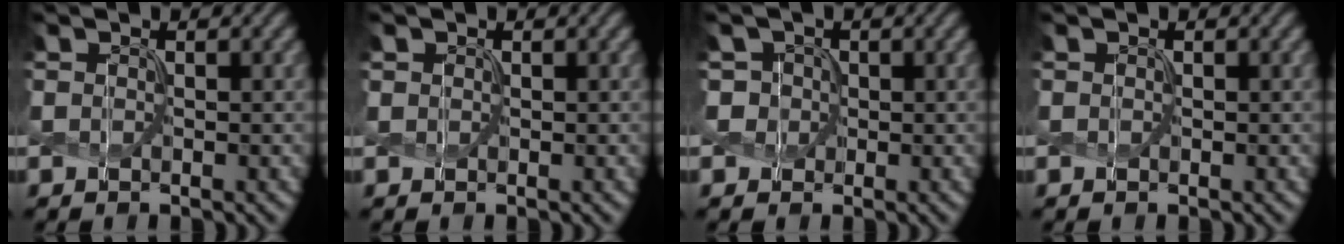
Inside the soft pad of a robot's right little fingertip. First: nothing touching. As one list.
[{"total": 0.5, "force": [0.3, 0.5, 0.0], "torque": [0.002, 0.000, 0.006]}, {"total": 2.4, "force": [0.4, 2.2, 0.8], "torque": [-0.003, 0.012, 0.001]}, {"total": 0.0}]